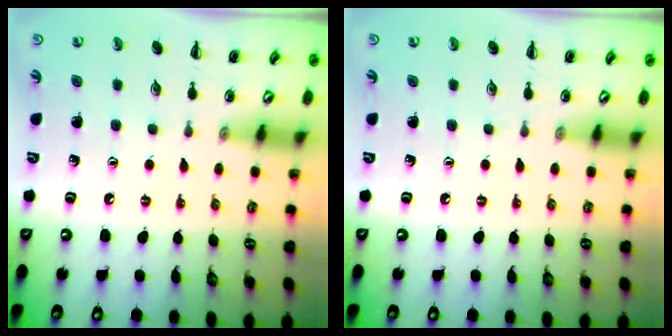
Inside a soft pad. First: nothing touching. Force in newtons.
{"total": 0.0}